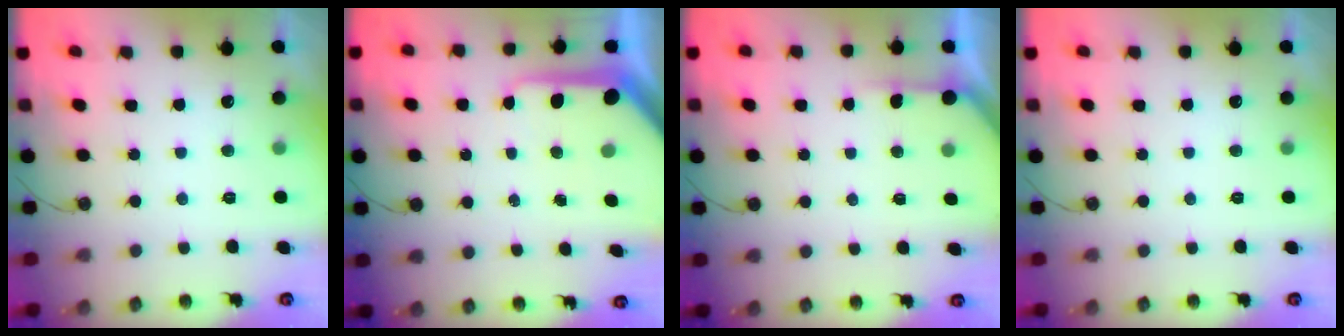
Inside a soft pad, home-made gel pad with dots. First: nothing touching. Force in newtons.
{"total": 11.0, "press": 11.0, "slide": 1.0}
{"total": 3.9, "press": 3.9, "slide": 0.4}
{"total": 0.0}